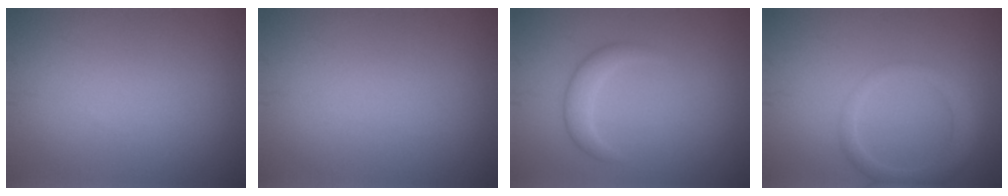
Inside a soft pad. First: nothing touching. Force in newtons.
{"total": 0.0}
{"total": 2.0, "press": 2.0, "slide": 0.1}
{"total": 2.6, "press": 2.6, "slide": 0.1}